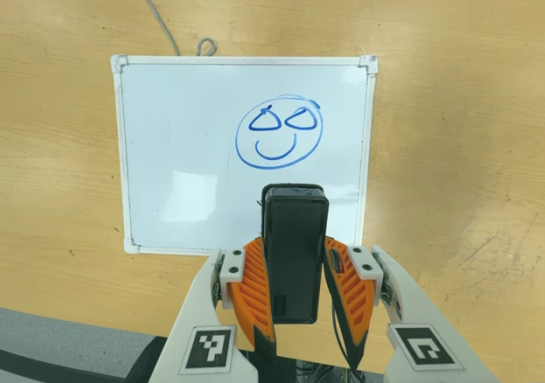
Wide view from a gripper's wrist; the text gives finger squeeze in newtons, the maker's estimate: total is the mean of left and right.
{"total": 4.7, "left": 3.0, "right": 6.4}